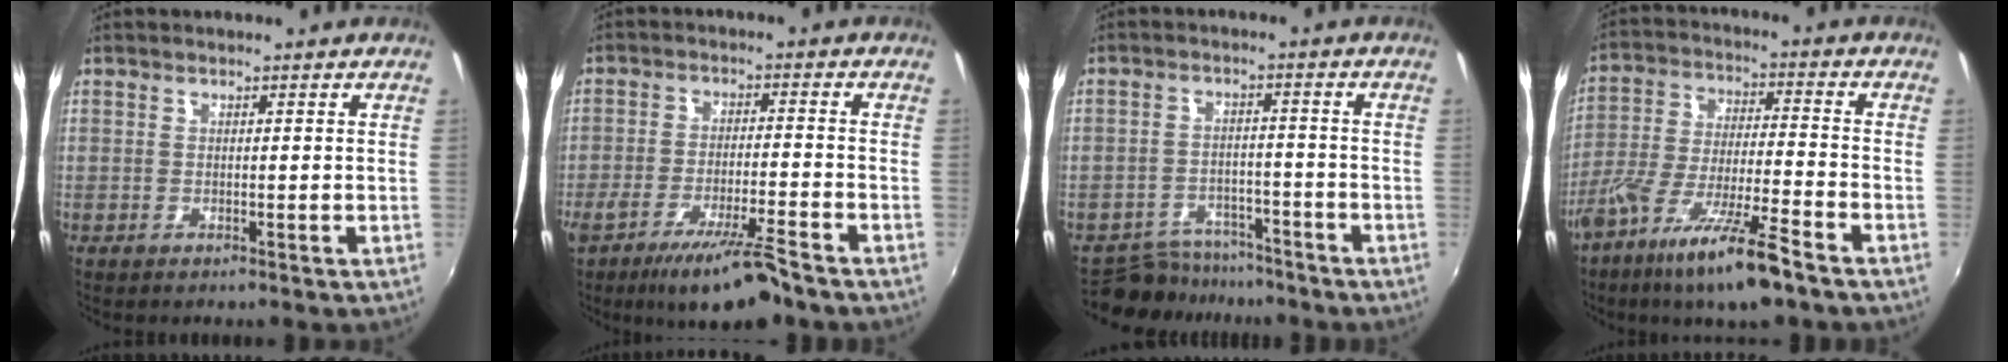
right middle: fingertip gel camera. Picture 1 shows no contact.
{"total": 9.9, "force": [-7.3, 0.8, 6.7], "torque": [-0.129, -0.023, -0.122]}
{"total": 8.3, "force": [-7.5, 3.4, 1.0], "torque": [-0.036, 0.009, -0.113]}
{"total": 14.5, "force": [-9.6, 1.8, 10.7], "torque": [-0.211, -0.033, -0.175]}